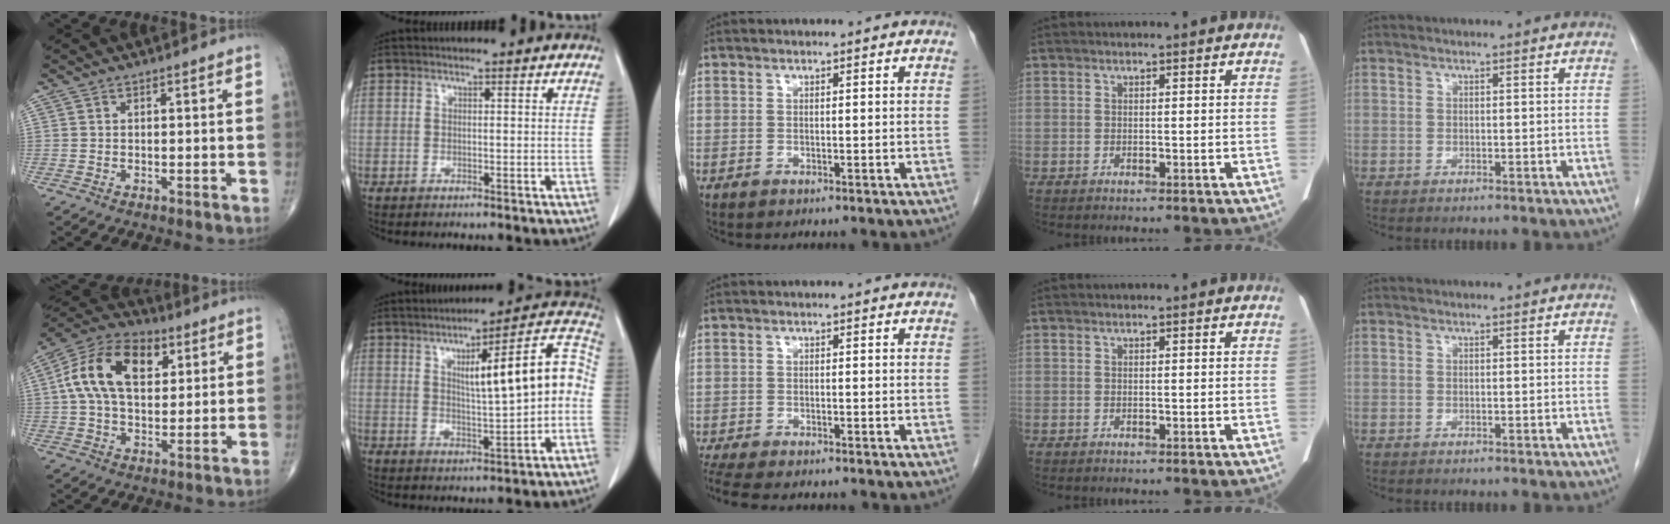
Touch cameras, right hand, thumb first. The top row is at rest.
{"thumb": {"total": 16.2, "force": [4.4, 10.0, 12.0], "torque": [-0.198, 0.009, 0.068]}, "index": {"total": 12.9, "force": [0.8, 2.1, 12.7], "torque": [-0.172, 0.035, 0.014]}, "middle": {"total": 8.6, "force": [-7.3, 2.1, 4.0], "torque": [-0.067, -0.008, -0.112]}}